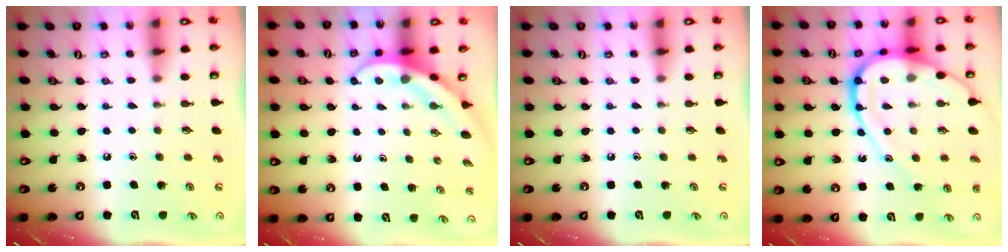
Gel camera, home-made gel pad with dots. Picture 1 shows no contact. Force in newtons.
{"total": 4.0, "press": 4.0, "slide": 0.4}
{"total": 0.0}
{"total": 20.0, "press": 19.9, "slide": 2.1}